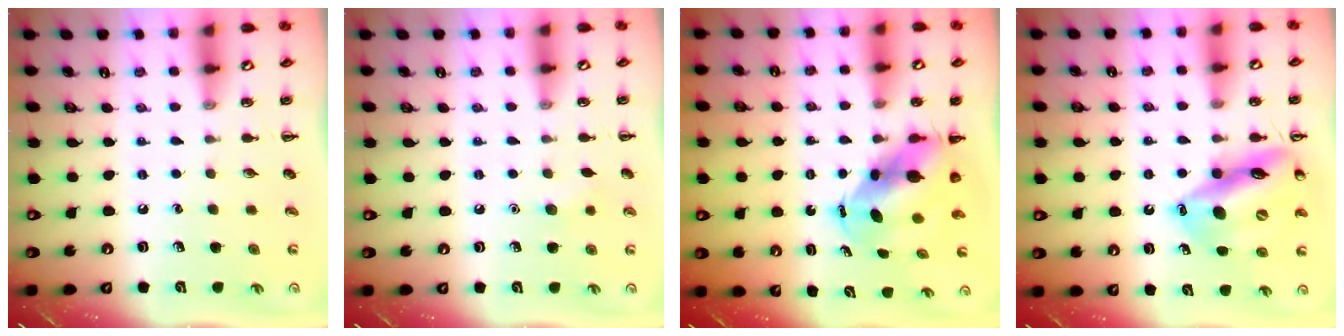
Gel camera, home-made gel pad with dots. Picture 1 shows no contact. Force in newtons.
{"total": 5.2, "press": 5.1, "slide": 1.2}
{"total": 7.4, "press": 7.3, "slide": 1.6}
{"total": 16.5, "press": 16.2, "slide": 2.7}